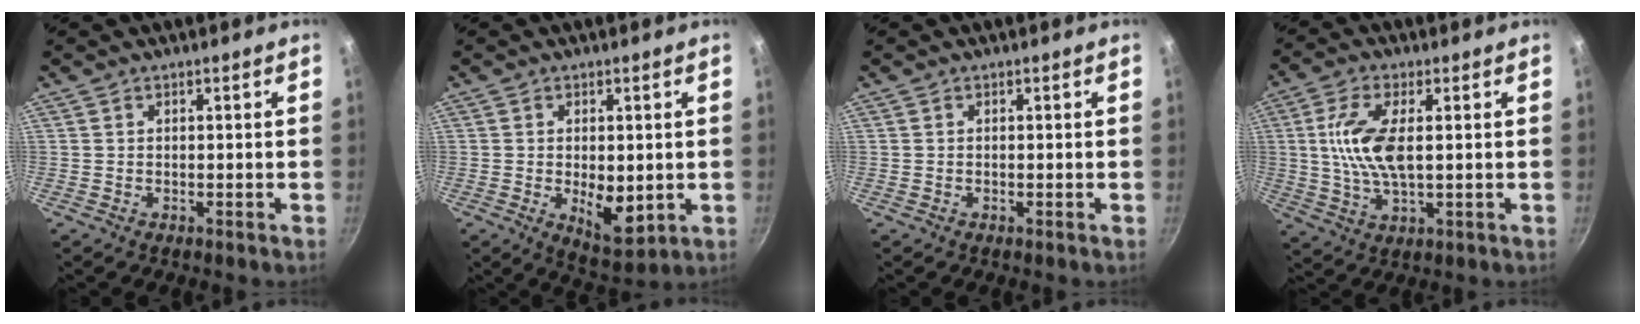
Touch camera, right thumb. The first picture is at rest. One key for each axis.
{"total": 8.3, "fx": -0.9, "fy": 4.2, "fz": 7.1, "tx": -0.092, "ty": -0.019, "tz": 0.000}
{"total": 0.0}
{"total": 10.2, "fx": 1.4, "fy": 4.2, "fz": 9.2, "tx": -0.185, "ty": 0.000, "tz": 0.026}